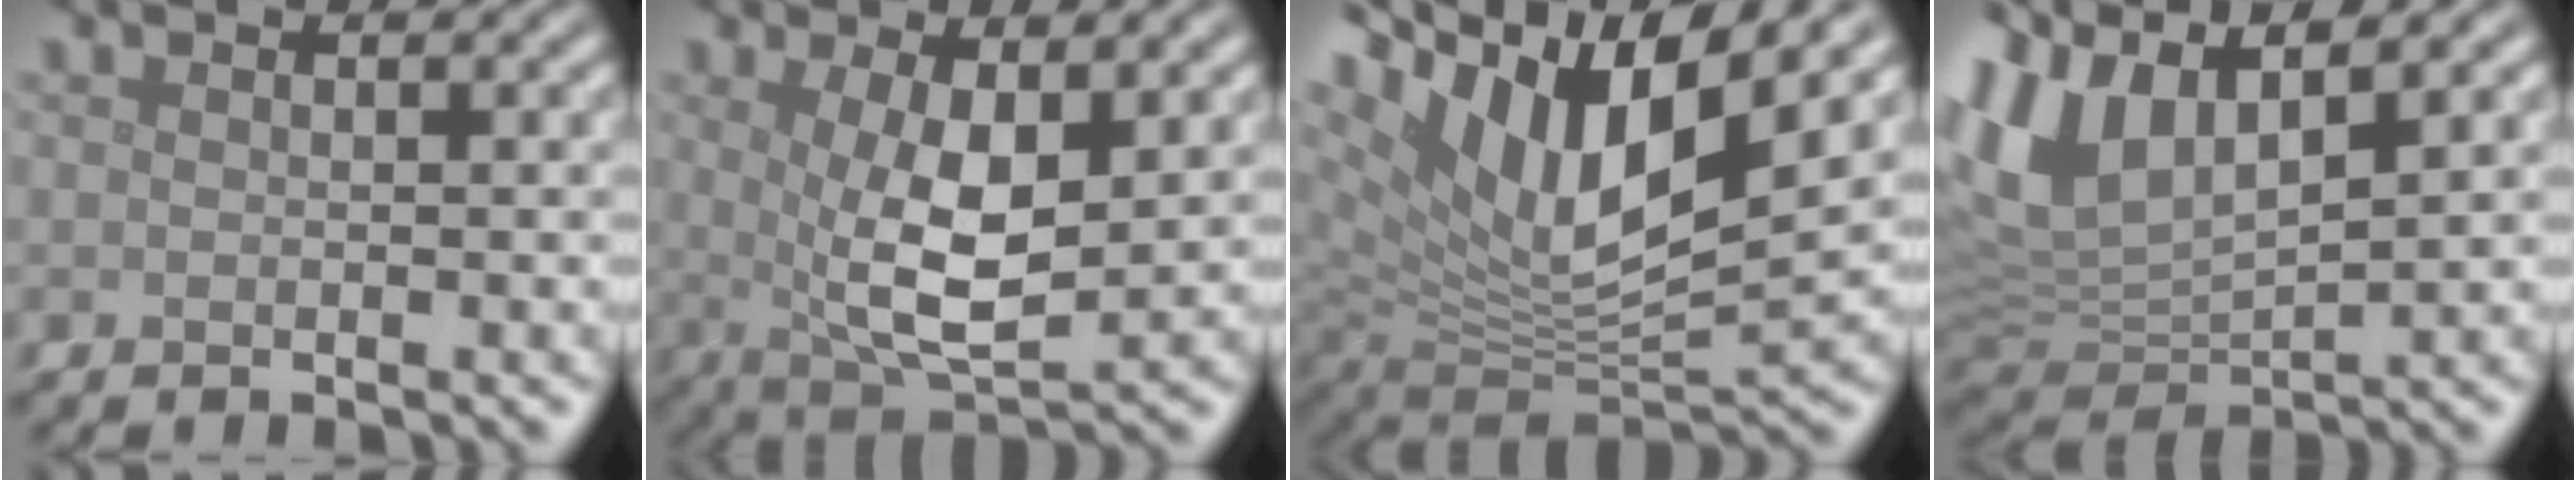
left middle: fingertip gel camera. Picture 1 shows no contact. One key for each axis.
{"total": 6.4, "fx": 1.0, "fy": 2.3, "fz": 5.9, "tx": -0.116, "ty": -0.014, "tz": 0.024}
{"total": 12.8, "fx": 6.3, "fy": 5.2, "fz": 9.8, "tx": -0.189, "ty": 0.014, "tz": 0.114}
{"total": 7.7, "fx": 4.2, "fy": 3.4, "fz": 5.5, "tx": -0.136, "ty": 0.013, "tz": 0.084}